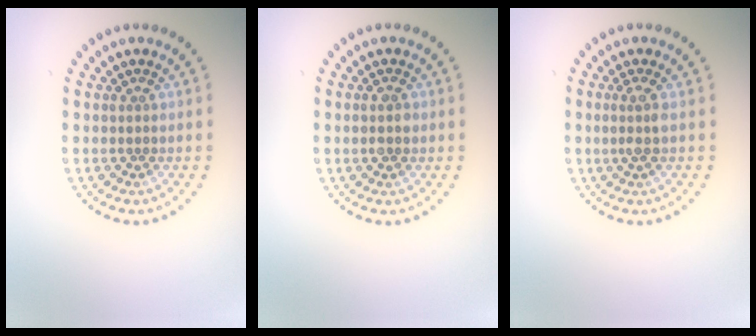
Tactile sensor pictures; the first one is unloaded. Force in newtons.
{"total": 1.4, "press": 1.4, "slide": 0.2}
{"total": 1.3, "press": 1.0, "slide": 0.7}